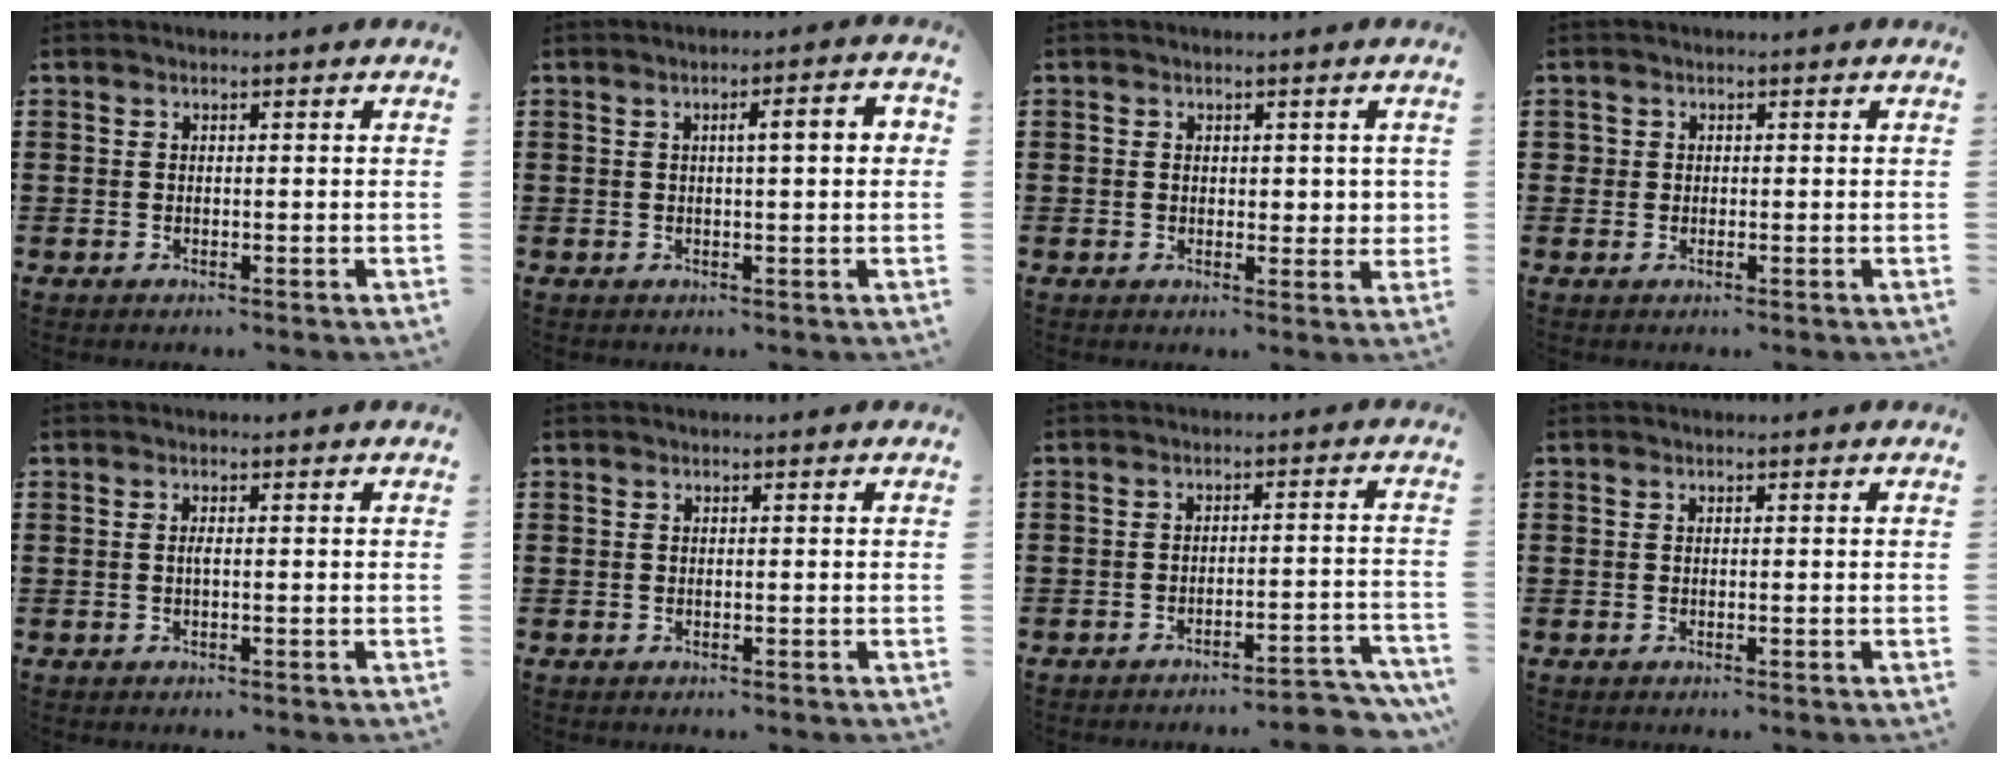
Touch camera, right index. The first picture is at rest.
{"total": 4.0, "force": [0.5, 0.6, 3.9], "torque": [-0.063, 0.001, 0.003]}
{"total": 2.3, "force": [0.5, 1.9, 1.2], "torque": [-0.021, 0.009, 0.006]}
{"total": 0.9, "force": [0.2, 0.9, 0.1], "torque": [-0.004, 0.006, 0.003]}
{"total": 0.8, "force": [-0.1, 0.0, 0.8], "torque": [-0.018, -0.003, -0.003]}
{"total": 0.0}
{"total": 3.7, "force": [-3.5, 0.0, 1.3], "torque": [-0.024, -0.006, -0.071]}
{"total": 0.0}